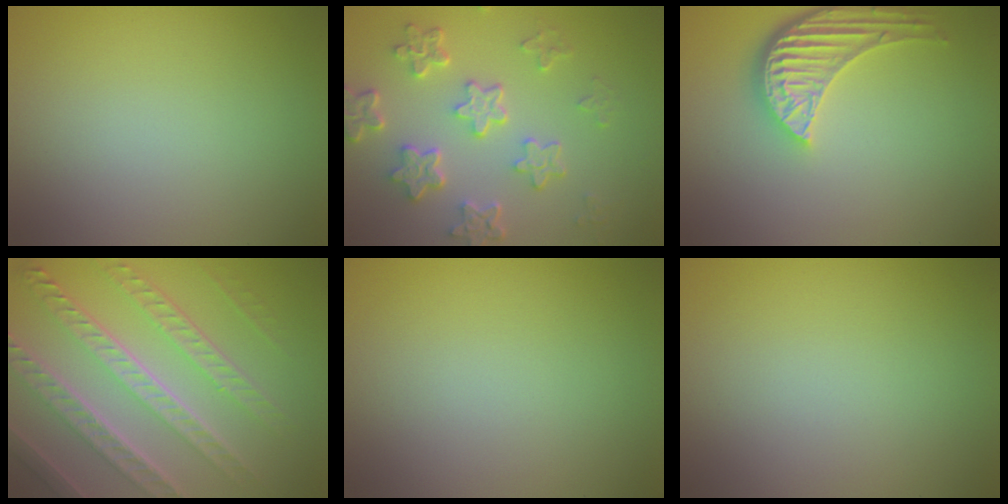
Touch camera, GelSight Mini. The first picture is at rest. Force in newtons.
{"total": 5.4, "press": 4.0, "slide": 3.6}
{"total": 4.8, "press": 3.7, "slide": 3.0}
{"total": 8.2, "press": 5.9, "slide": 5.7}
{"total": 0.0}
{"total": 0.0}